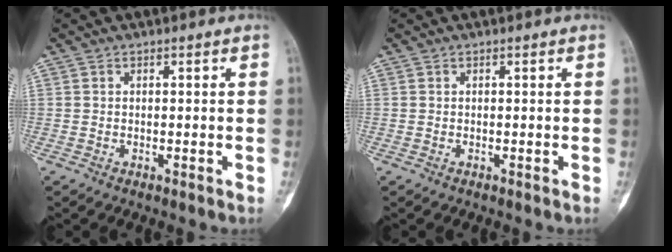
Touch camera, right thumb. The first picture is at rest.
{"total": 0.0}